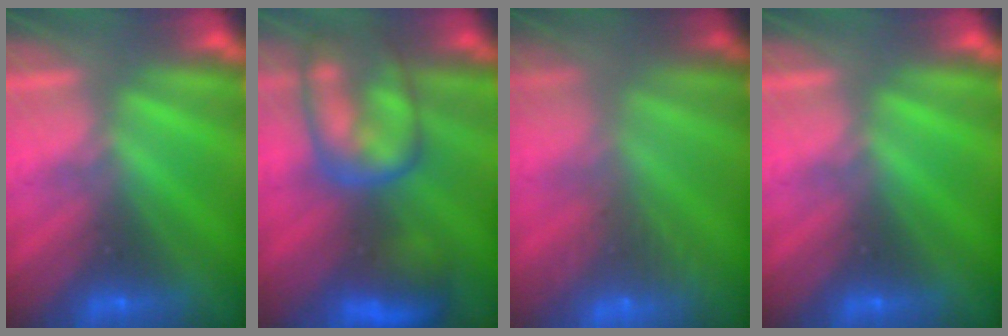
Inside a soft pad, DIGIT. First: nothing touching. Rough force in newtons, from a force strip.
{"total": 9.1}
{"total": 6.4}
{"total": 0.0}